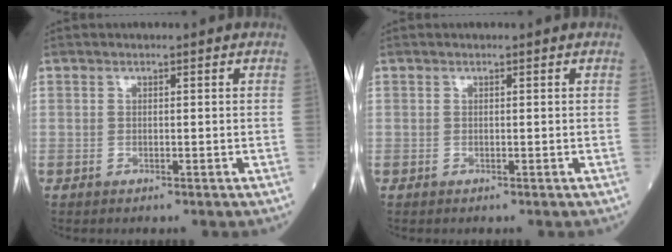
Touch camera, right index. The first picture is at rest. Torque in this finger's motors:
{"motor_torque": [0.00, 0.00, 0.00, 0.00]}